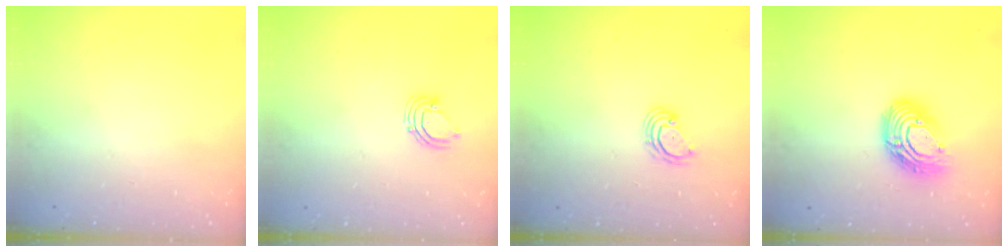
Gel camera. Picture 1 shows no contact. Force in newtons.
{"total": 3.5, "press": 3.5, "slide": 0.2}
{"total": 2.9, "press": 2.9, "slide": 0.1}
{"total": 13.4, "press": 13.3, "slide": 1.4}